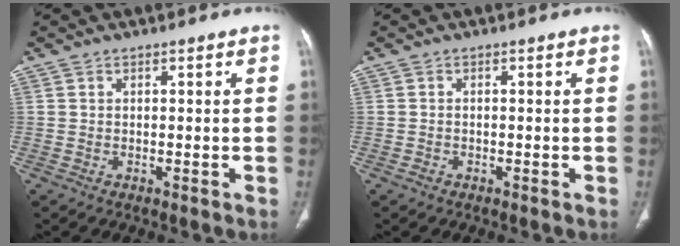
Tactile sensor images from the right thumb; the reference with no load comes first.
{"total": 0.8, "force": [-0.5, 0.5, 0.3], "torque": [-0.008, 0.003, -0.010]}